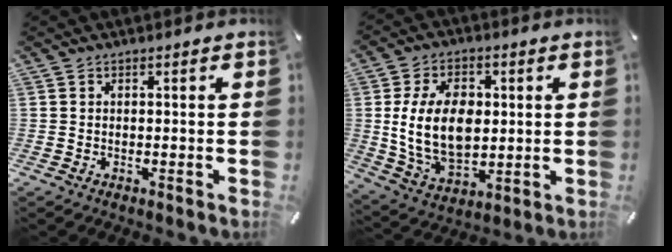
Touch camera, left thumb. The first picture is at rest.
{"total": 15.8, "force": [1.3, 10.9, 11.4], "torque": [-0.238, -0.001, 0.021]}